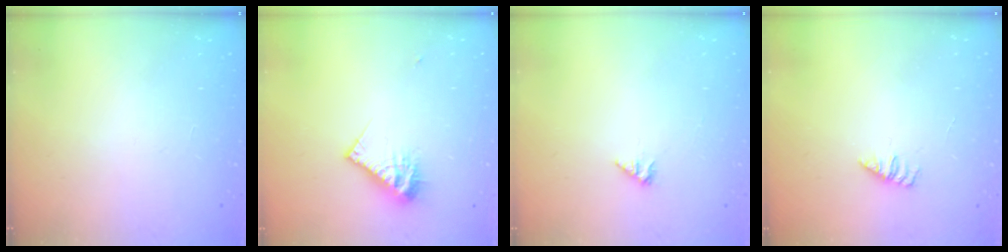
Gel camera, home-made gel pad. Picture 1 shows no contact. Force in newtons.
{"total": 9.1, "press": 9.0, "slide": 0.9}
{"total": 1.7, "press": 1.7, "slide": 0.3}
{"total": 1.4, "press": 1.3, "slide": 0.3}